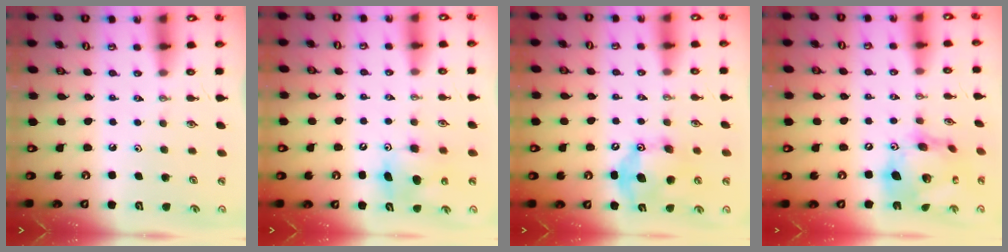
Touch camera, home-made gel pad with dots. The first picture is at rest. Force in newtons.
{"total": 9.1, "press": 9.1, "slide": 0.3}
{"total": 13.7, "press": 13.7, "slide": 0.2}
{"total": 18.8, "press": 18.7, "slide": 2.1}